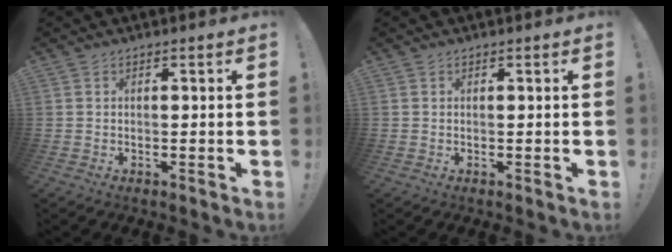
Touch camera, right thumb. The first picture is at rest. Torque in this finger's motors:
{"motor_torque": [-0.04, 0.04, 0.04, -0.03, 0.00]}